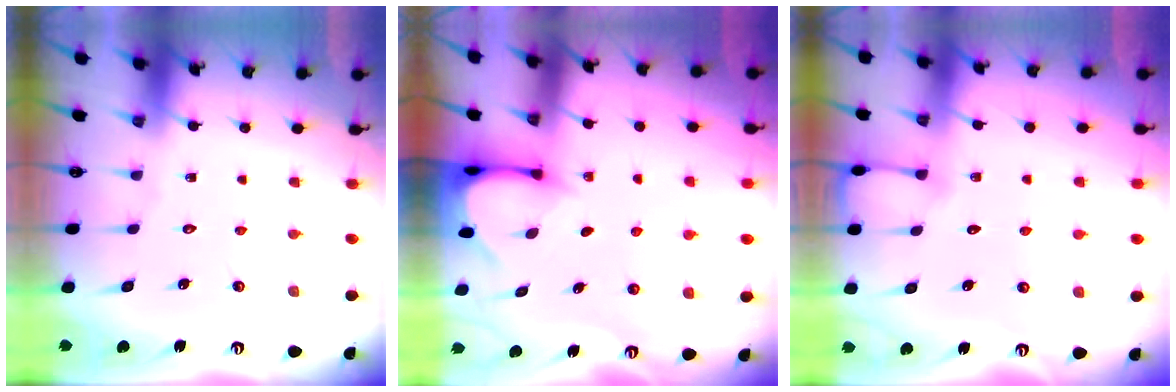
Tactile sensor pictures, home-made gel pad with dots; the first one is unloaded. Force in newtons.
{"total": 3.3, "press": 3.2, "slide": 0.3}
{"total": 4.7, "press": 4.7, "slide": 0.5}